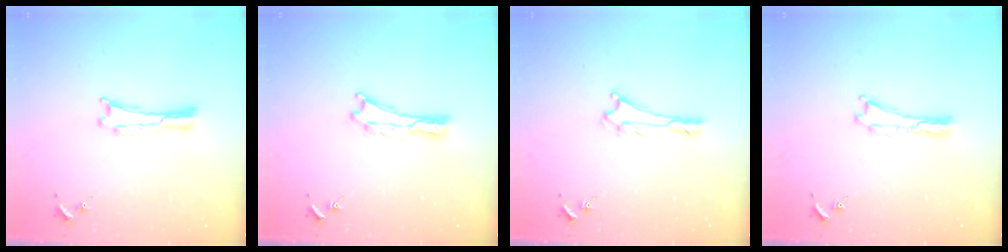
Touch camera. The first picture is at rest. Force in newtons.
{"total": 0.0}
{"total": 1.4, "press": 1.4, "slide": 0.2}
{"total": 0.0}